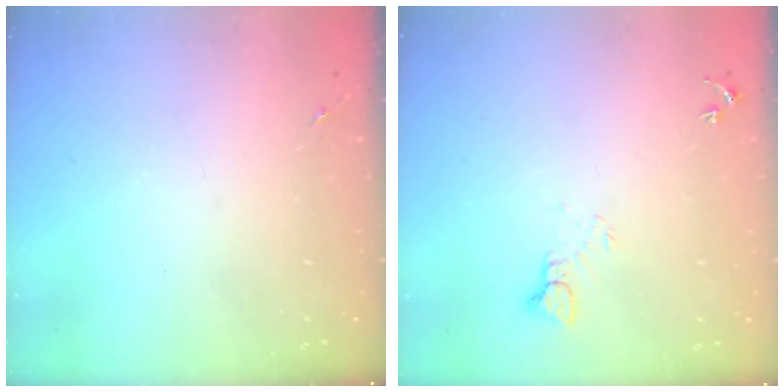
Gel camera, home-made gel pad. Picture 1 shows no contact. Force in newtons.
{"total": 4.5, "press": 4.5, "slide": 0.3}